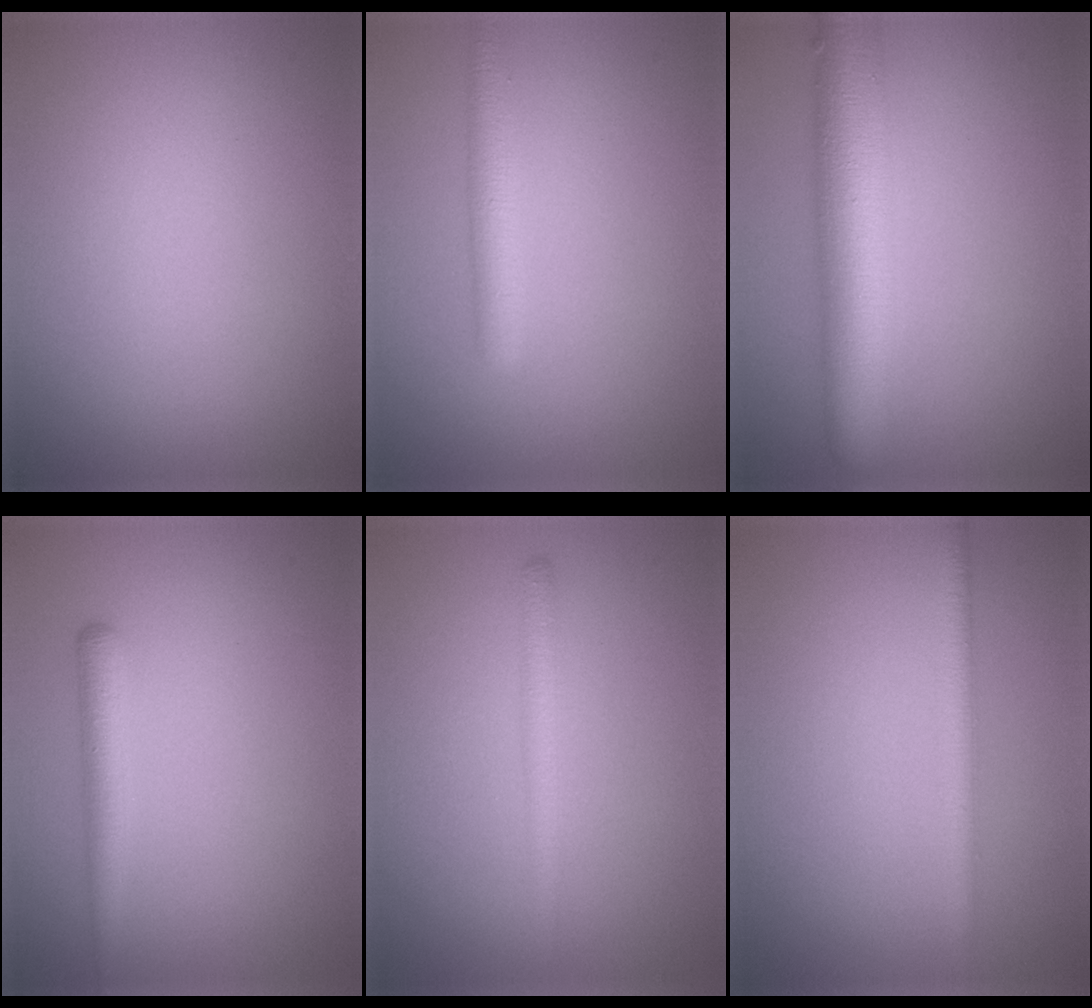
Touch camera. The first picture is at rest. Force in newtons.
{"total": 2.6, "press": 2.6, "slide": 0.1}
{"total": 8.8, "press": 8.8, "slide": 0.3}
{"total": 2.2, "press": 2.2, "slide": 0.1}
{"total": 2.1, "press": 2.1, "slide": 0.1}
{"total": 2.1, "press": 2.1, "slide": 0.2}